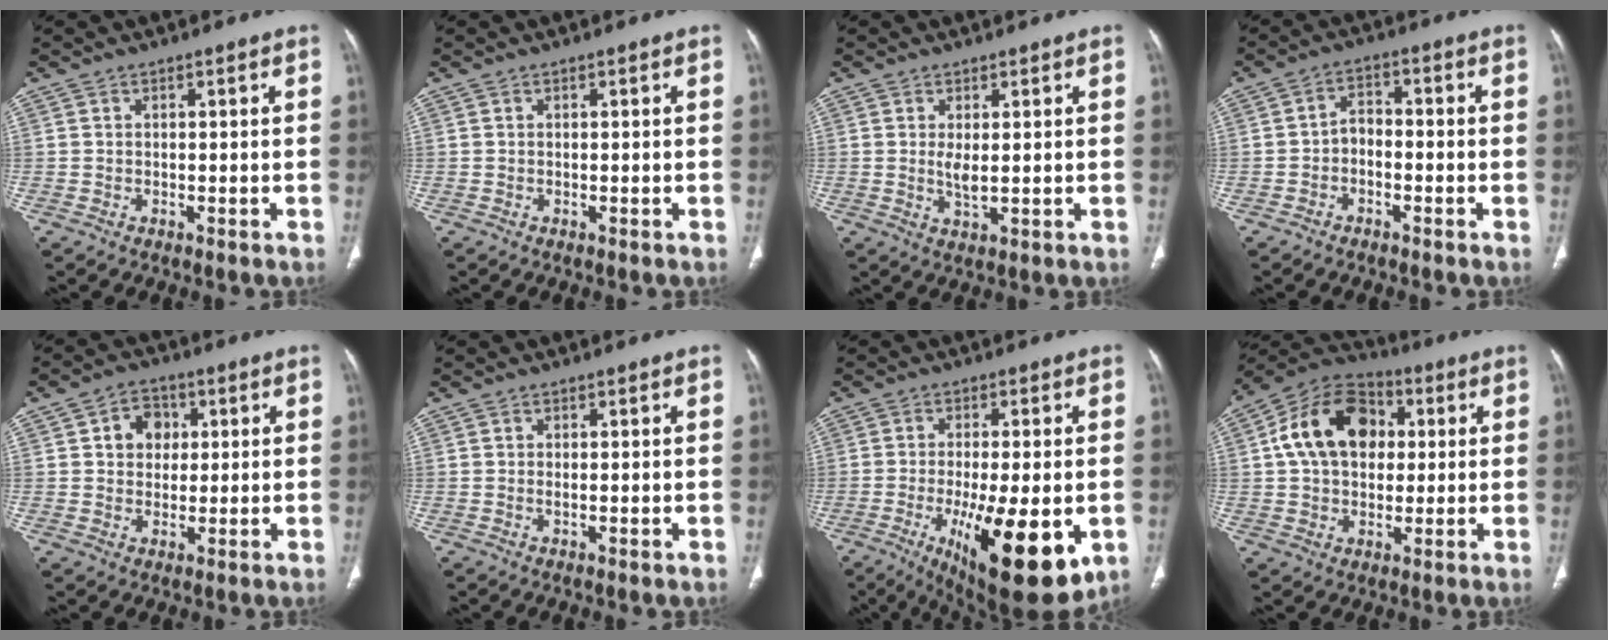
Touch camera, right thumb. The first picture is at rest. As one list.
[{"total": 0.0}, {"total": 2.8, "force": [0.5, 0.9, 2.6], "torque": [-0.054, -0.012, 0.015]}, {"total": 3.6, "force": [-1.4, 2.5, 2.1], "torque": [-0.024, 0.024, -0.034]}, {"total": 6.3, "force": [1.6, 5.2, 3.2], "torque": [-0.017, 0.001, 0.022]}, {"total": 0.6, "force": [0.0, 0.1, 0.6], "torque": [-0.015, -0.003, 0.001]}, {"total": 19.2, "force": [-5.7, 6.3, 17.2], "torque": [-0.239, -0.023, -0.067]}, {"total": 16.3, "force": [2.8, 11.9, 10.8], "torque": [-0.162, 0.019, 0.038]}]